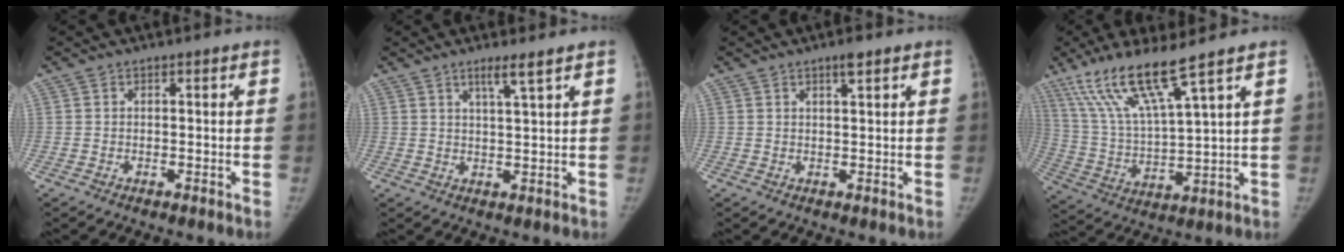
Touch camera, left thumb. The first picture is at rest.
{"total": 3.5, "force": [2.3, -0.3, 2.6], "torque": [-0.050, -0.019, 0.046]}
{"total": 2.1, "force": [1.4, 0.4, 1.5], "torque": [-0.022, -0.007, 0.022]}
{"total": 14.3, "force": [9.4, 1.1, 10.8], "torque": [-0.218, -0.044, 0.195]}